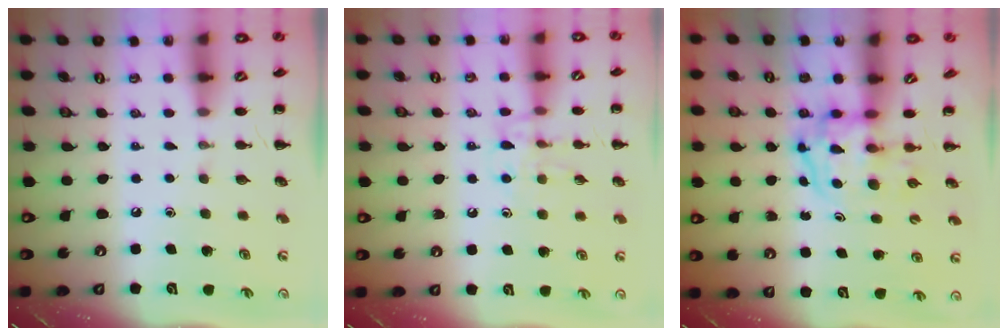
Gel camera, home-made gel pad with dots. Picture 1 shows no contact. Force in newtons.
{"total": 9.8, "press": 9.8, "slide": 0.9}
{"total": 3.7, "press": 3.6, "slide": 0.5}